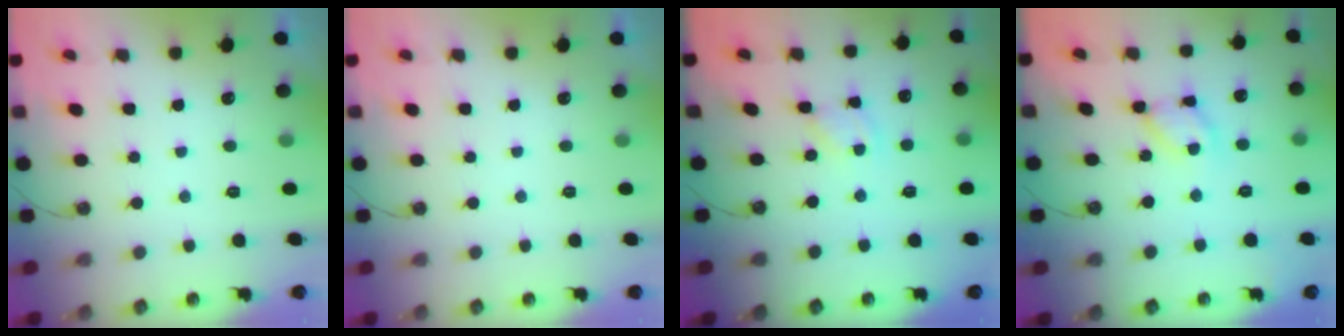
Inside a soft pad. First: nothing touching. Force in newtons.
{"total": 0.0}
{"total": 2.4, "press": 2.4, "slide": 0.2}
{"total": 10.6, "press": 10.6, "slide": 1.0}